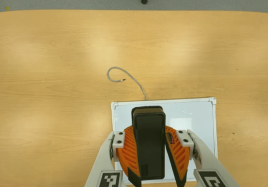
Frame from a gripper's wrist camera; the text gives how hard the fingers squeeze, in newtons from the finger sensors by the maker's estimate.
{"total": 11.0, "left": 10.5, "right": 11.5}